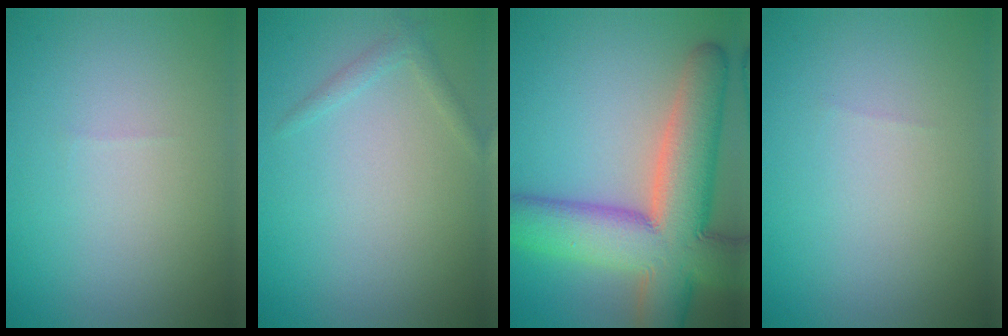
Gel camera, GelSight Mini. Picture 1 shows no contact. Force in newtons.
{"total": 1.1, "press": 1.1, "slide": 0.1}
{"total": 12.9, "press": 12.8, "slide": 0.8}
{"total": 0.0}